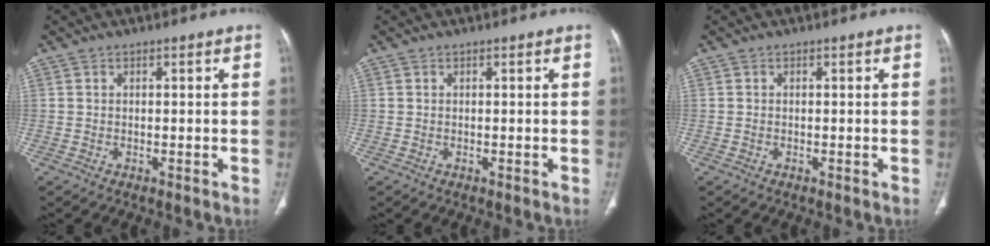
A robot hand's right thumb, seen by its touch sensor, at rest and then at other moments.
{"total": 0.0}
{"total": 0.0}